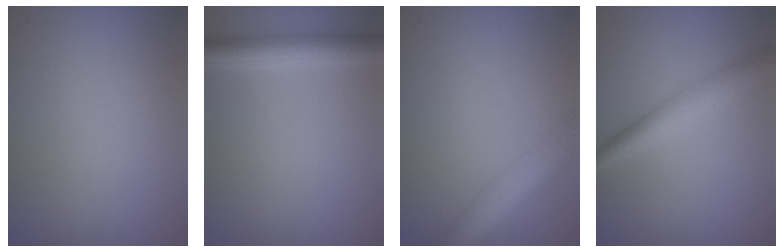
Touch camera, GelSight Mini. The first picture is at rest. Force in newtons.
{"total": 4.1, "press": 4.1, "slide": 0.1}
{"total": 6.8, "press": 6.8, "slide": 0.3}
{"total": 3.4, "press": 3.4, "slide": 0.1}